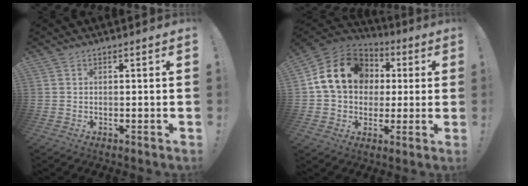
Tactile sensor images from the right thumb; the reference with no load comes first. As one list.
[{"total": 18.1, "force": [4.4, 14.4, 10.2], "torque": [-0.170, 0.000, 0.092]}]